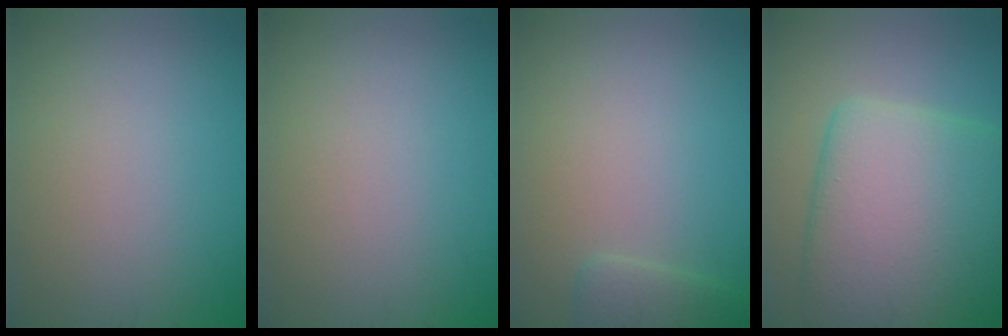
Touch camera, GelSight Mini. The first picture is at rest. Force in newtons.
{"total": 0.0}
{"total": 1.6, "press": 1.6, "slide": 0.2}
{"total": 12.2, "press": 12.2, "slide": 0.7}